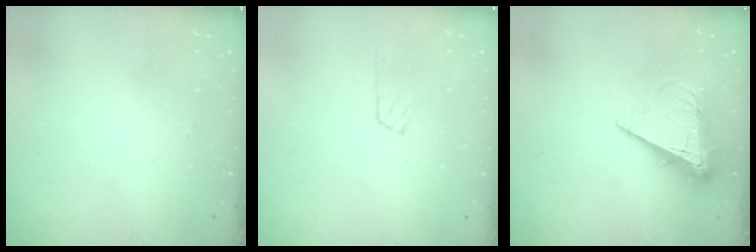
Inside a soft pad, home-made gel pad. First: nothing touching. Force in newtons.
{"total": 6.3, "press": 6.3, "slide": 0.7}
{"total": 9.5, "press": 9.5, "slide": 0.9}